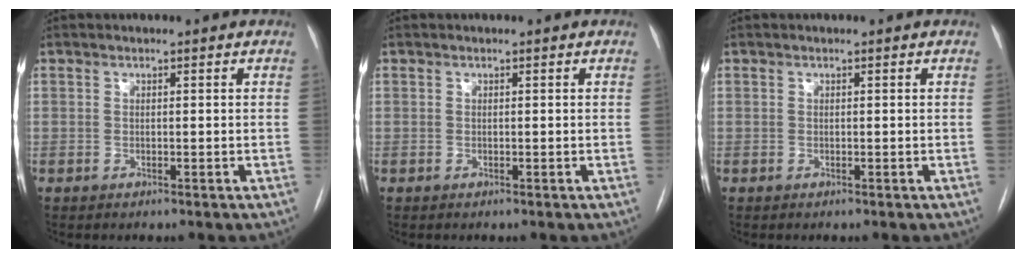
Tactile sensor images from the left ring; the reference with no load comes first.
{"total": 0.0}
{"total": 0.0}